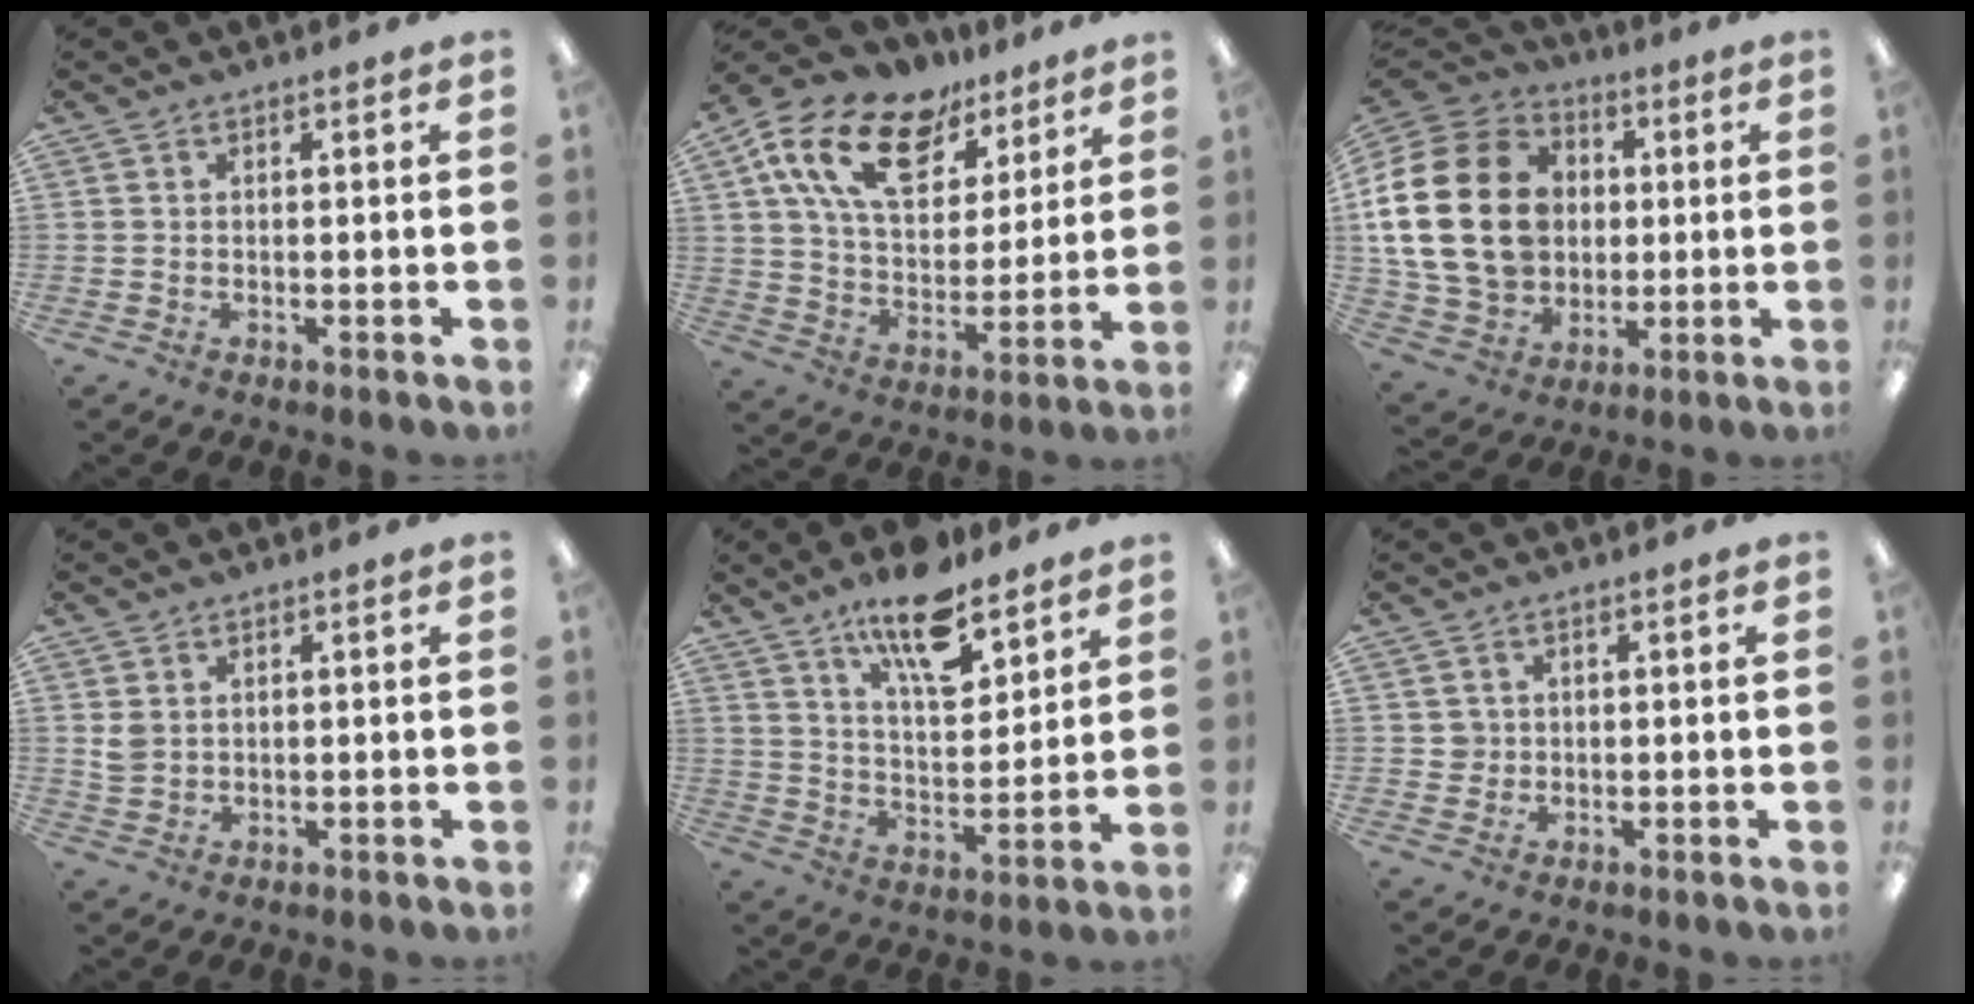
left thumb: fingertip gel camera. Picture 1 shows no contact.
{"total": 19.7, "force": [11.3, 11.1, 11.6], "torque": [-0.214, -0.039, 0.207]}
{"total": 25.2, "force": [3.0, 19.3, 15.8], "torque": [-0.330, 0.018, 0.068]}
{"total": 3.1, "force": [1.2, 2.5, 1.5], "torque": [-0.033, 0.003, 0.023]}
{"total": 14.9, "force": [10.7, 5.4, 8.8], "torque": [-0.140, -0.056, 0.181]}
{"total": 2.4, "force": [0.5, 2.3, 0.4], "torque": [-0.005, 0.002, 0.006]}